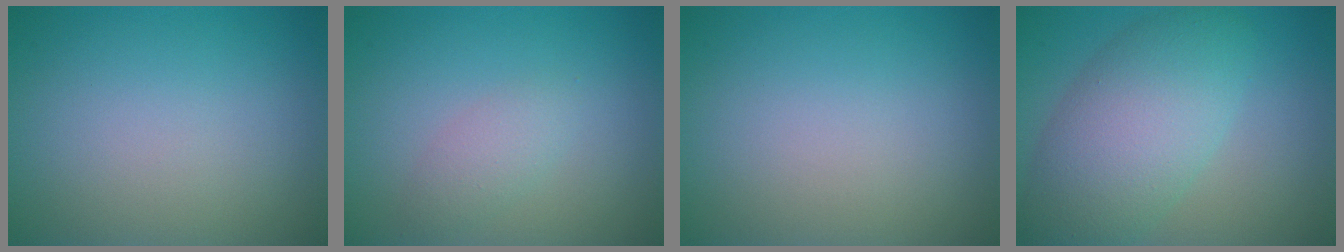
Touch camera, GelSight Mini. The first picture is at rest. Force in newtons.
{"total": 1.7, "press": 1.7, "slide": 0.0}
{"total": 0.0}
{"total": 7.8, "press": 7.7, "slide": 0.5}